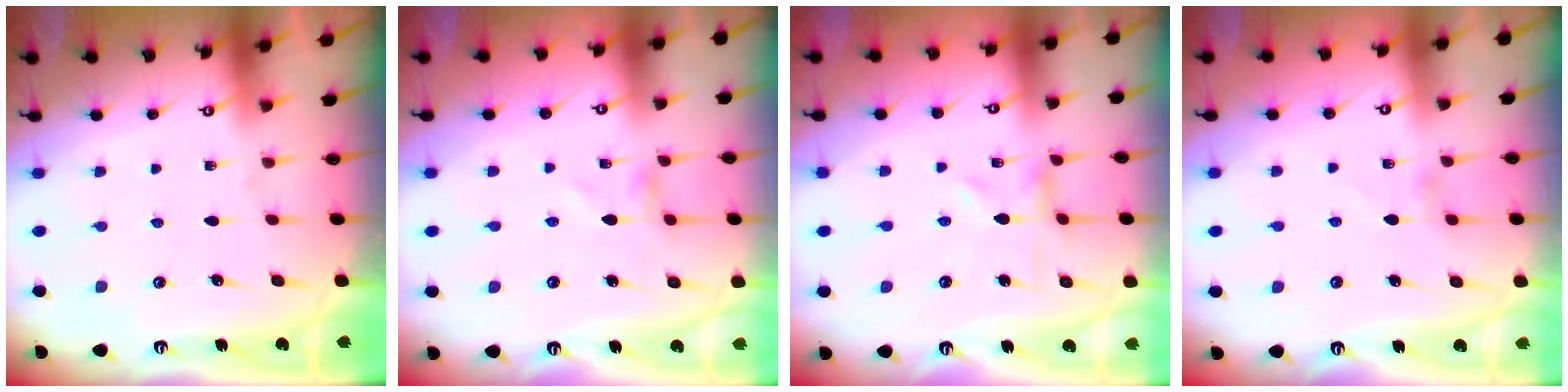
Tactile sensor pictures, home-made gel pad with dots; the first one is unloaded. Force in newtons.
{"total": 1.1, "press": 1.0, "slide": 0.3}
{"total": 0.9, "press": 0.9, "slide": 0.2}
{"total": 0.0}